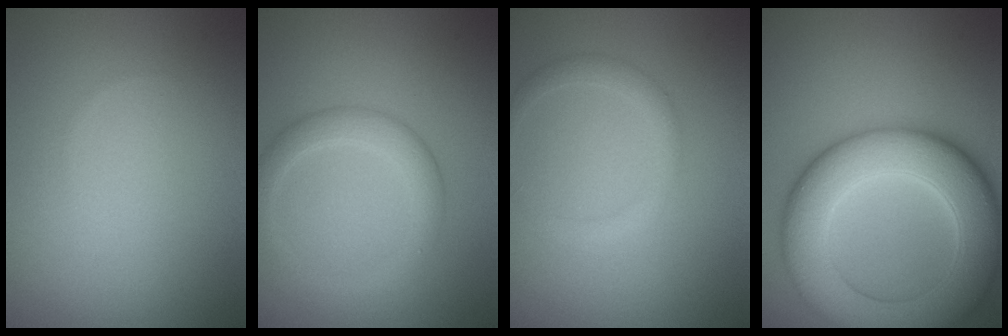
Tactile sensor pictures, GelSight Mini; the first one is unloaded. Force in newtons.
{"total": 2.9, "press": 2.9, "slide": 0.2}
{"total": 1.7, "press": 1.7, "slide": 0.1}
{"total": 11.1, "press": 11.1, "slide": 0.5}